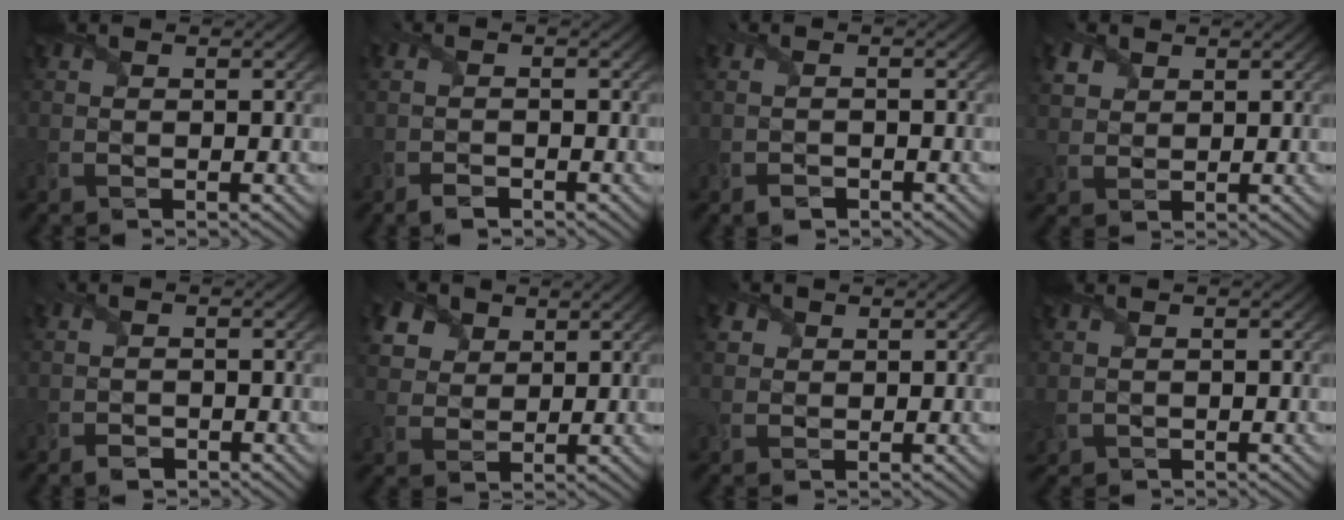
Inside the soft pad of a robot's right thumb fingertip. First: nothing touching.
{"total": 1.5, "force": [-1.3, 0.3, 0.6], "torque": [-0.017, -0.001, -0.028]}
{"total": 1.2, "force": [-1.1, 0.4, 0.2], "torque": [-0.008, -0.004, -0.025]}
{"total": 3.0, "force": [1.8, 2.2, 1.1], "torque": [-0.046, 0.005, 0.035]}
{"total": 1.3, "force": [-1.0, 0.7, 0.3], "torque": [-0.011, -0.005, -0.023]}
{"total": 6.2, "force": [3.7, 4.3, 2.7], "torque": [-0.112, 0.010, 0.070]}
{"total": 2.0, "force": [1.1, 1.6, 0.5], "torque": [-0.030, 0.005, 0.021]}
{"total": 0.8, "force": [0.5, 0.5, 0.4], "torque": [-0.021, 0.001, 0.013]}